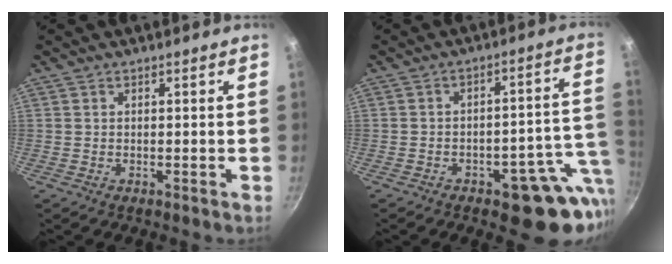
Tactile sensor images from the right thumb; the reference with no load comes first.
{"total": 14.4, "force": [-4.7, 7.4, 11.4], "torque": [-0.067, 0.038, -0.052]}